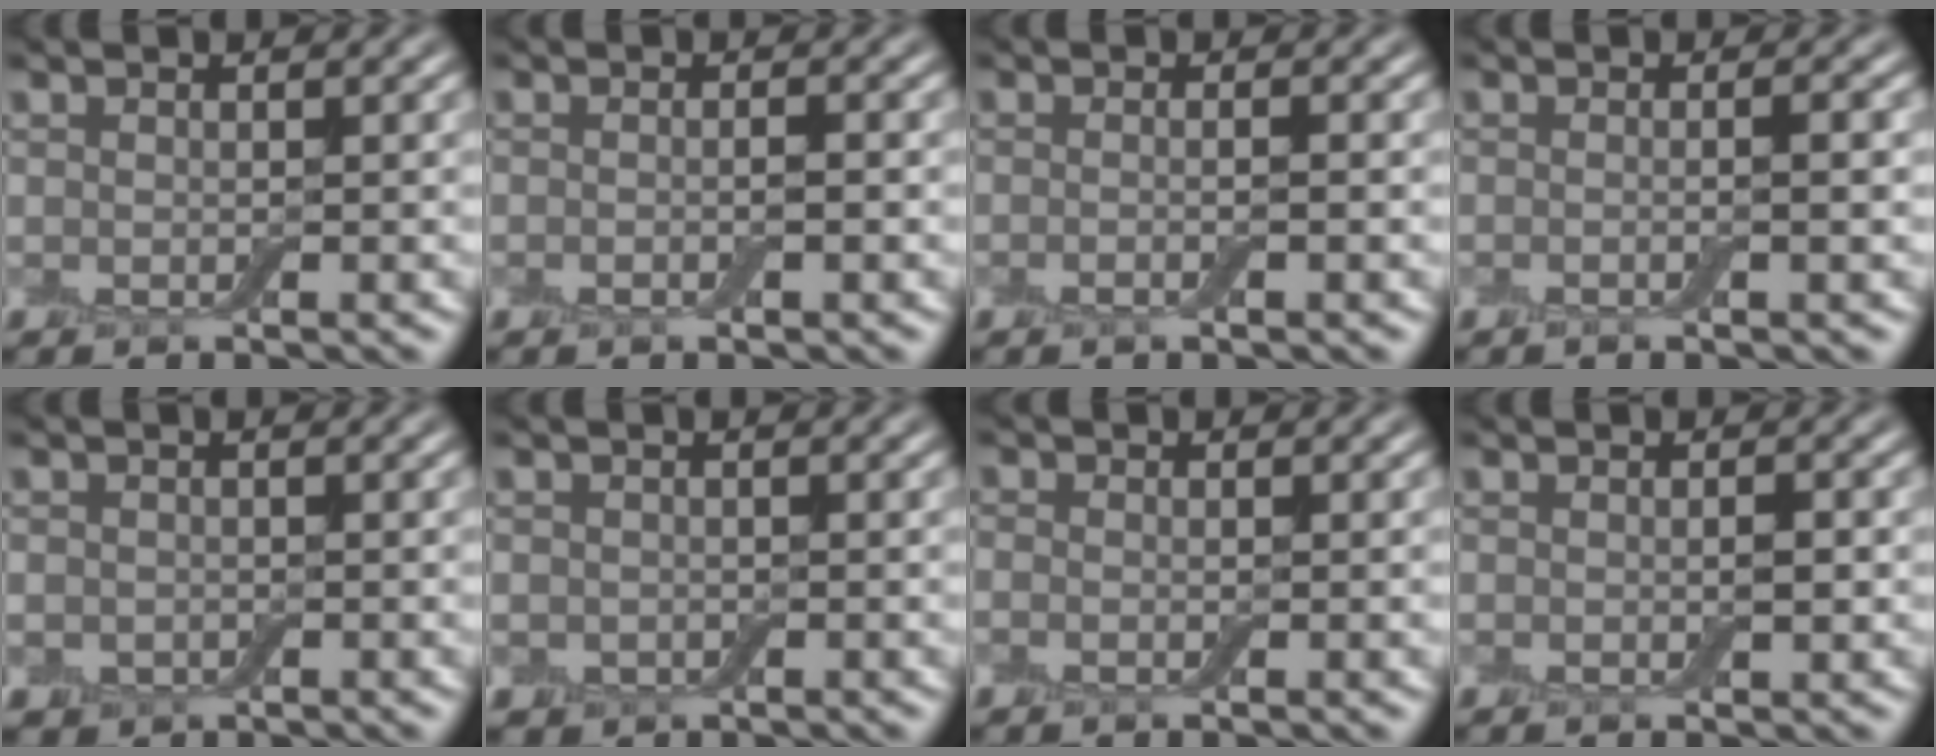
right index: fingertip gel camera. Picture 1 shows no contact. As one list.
[{"total": 1.2, "force": [-0.3, 0.3, 1.1], "torque": [-0.013, -0.002, -0.008]}, {"total": 1.3, "force": [-0.4, 0.3, 1.2], "torque": [-0.021, -0.005, -0.012]}, {"total": 2.2, "force": [-0.1, 0.7, 2.1], "torque": [-0.011, -0.007, -0.024]}, {"total": 1.9, "force": [-0.6, 1.7, 0.6], "torque": [-0.009, -0.009, -0.012]}, {"total": 1.5, "force": [-0.5, 1.4, 0.4], "torque": [-0.003, -0.007, -0.012]}, {"total": 1.3, "force": [-0.4, 0.9, 0.7], "torque": [-0.011, -0.001, -0.012]}, {"total": 1.2, "force": [-0.2, 0.5, 1.1], "torque": [-0.018, 0.000, -0.002]}]